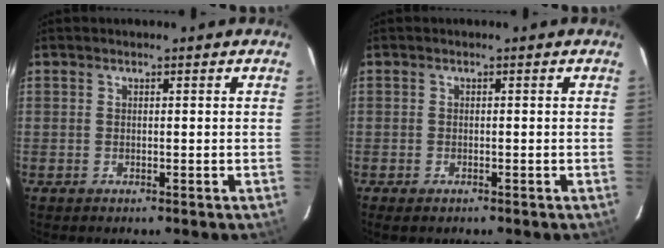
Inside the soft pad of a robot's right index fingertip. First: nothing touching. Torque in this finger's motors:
{"motor_torque": [-0.22, -0.25, 0.10, 0.00]}